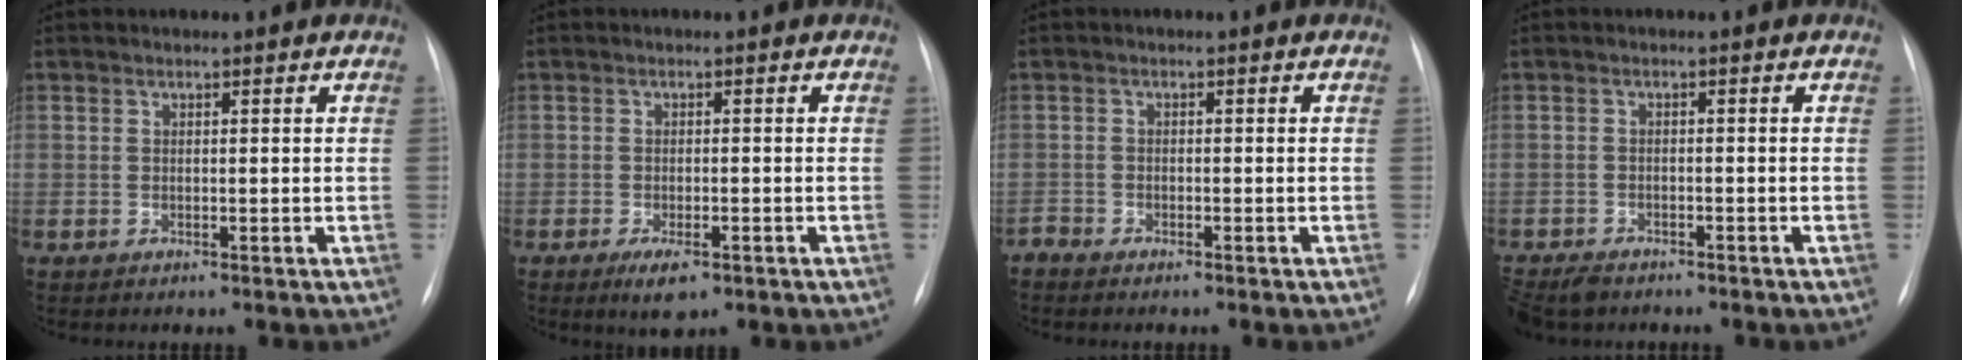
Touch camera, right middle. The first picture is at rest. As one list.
[{"total": 3.8, "force": [-2.1, 1.3, 2.9], "torque": [-0.051, -0.005, -0.027]}, {"total": 1.3, "force": [-1.2, 0.4, 0.2], "torque": [-0.005, -0.001, -0.021]}, {"total": 6.0, "force": [-4.8, 2.9, 2.1], "torque": [-0.036, -0.009, -0.077]}]